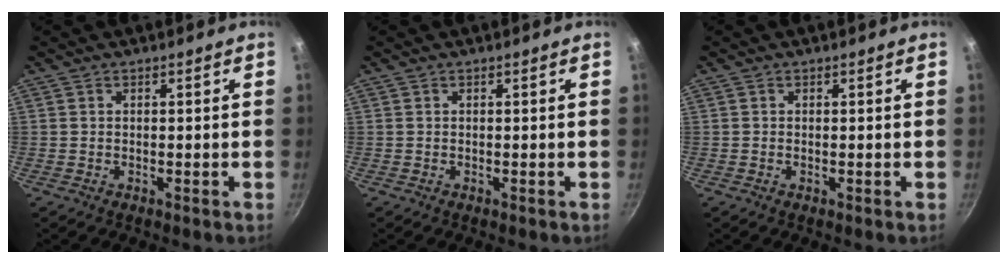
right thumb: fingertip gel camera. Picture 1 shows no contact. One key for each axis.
{"total": 0.0}
{"total": 0.0}